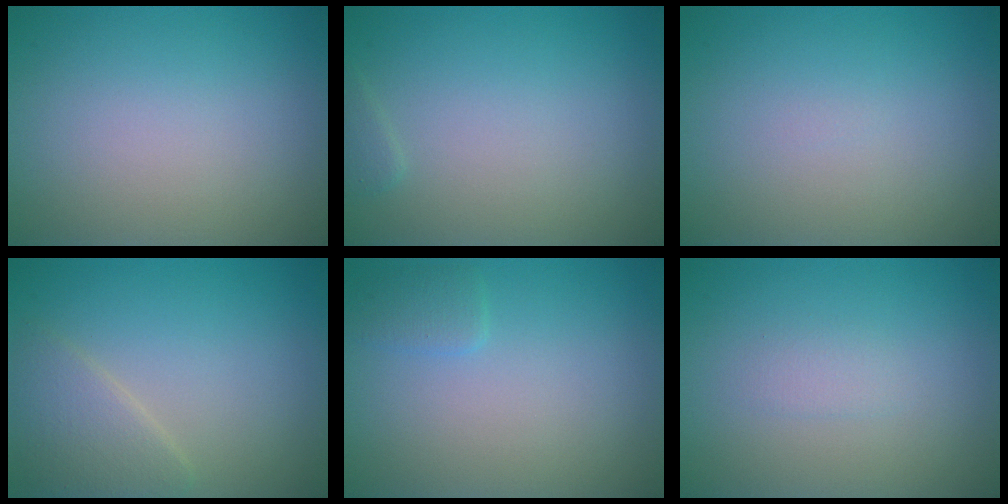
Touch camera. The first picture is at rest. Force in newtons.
{"total": 0.6, "press": 0.6, "slide": 0.1}
{"total": 0.0}
{"total": 2.8, "press": 2.8, "slide": 0.3}
{"total": 1.2, "press": 1.2, "slide": 0.1}
{"total": 0.9, "press": 0.9, "slide": 0.0}